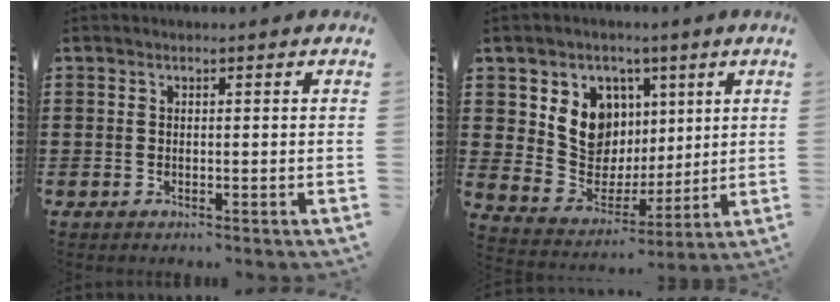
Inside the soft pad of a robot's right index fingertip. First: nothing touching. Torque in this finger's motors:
{"motor_torque": [1.17, 0.60, 0.48, 0.17]}